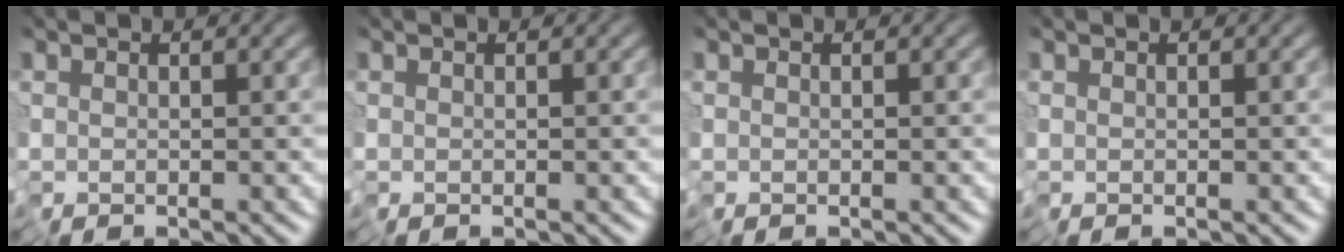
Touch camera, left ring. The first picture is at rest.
{"total": 0.0}
{"total": 0.0}
{"total": 0.0}